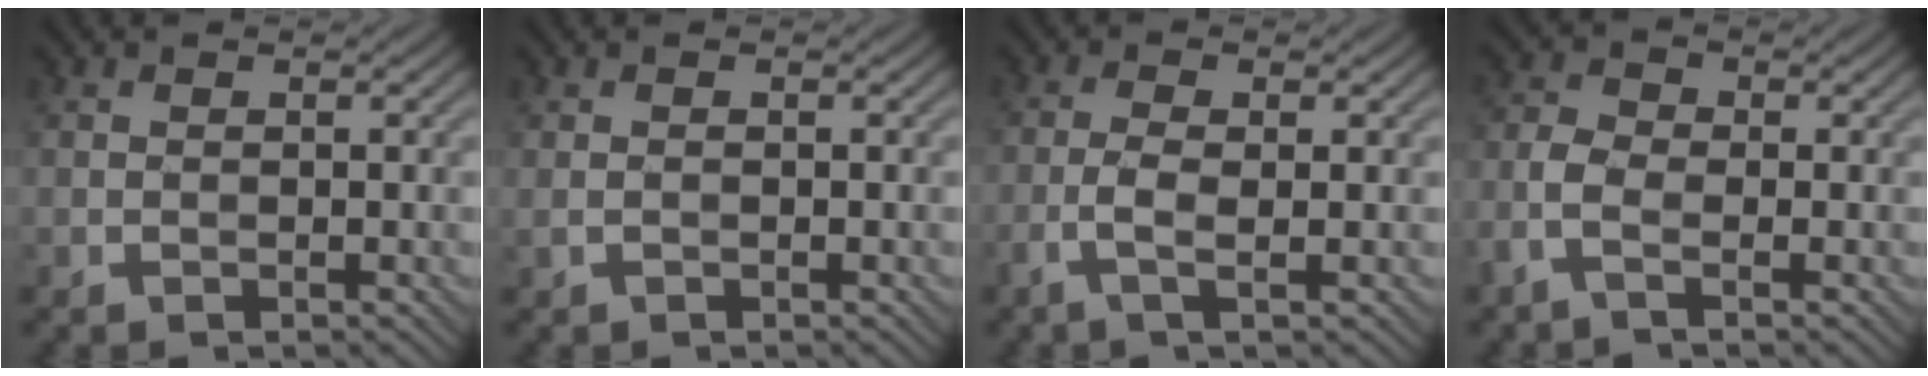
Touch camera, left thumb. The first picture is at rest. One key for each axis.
{"total": 0.8, "fx": 0.0, "fy": 0.4, "fz": 0.6, "tx": -0.019, "ty": 0.000, "tz": 0.001}
{"total": 2.9, "fx": -0.8, "fy": 0.7, "fz": 2.7, "tx": -0.070, "ty": 0.001, "tz": -0.021}
{"total": 3.5, "fx": -1.6, "fy": 1.7, "fz": 2.6, "tx": -0.072, "ty": 0.008, "tz": -0.044}